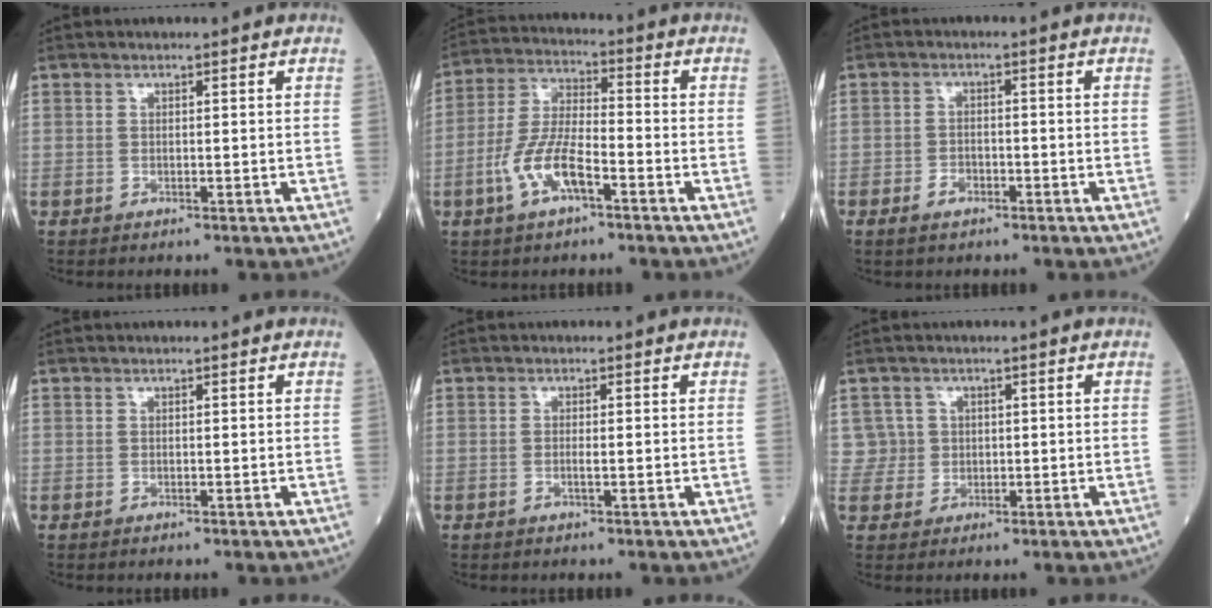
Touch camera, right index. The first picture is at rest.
{"total": 9.1, "force": [-4.0, 2.8, 7.7], "torque": [-0.167, 0.004, -0.078]}
{"total": 2.5, "force": [-1.5, 1.4, 1.5], "torque": [-0.029, 0.003, -0.025]}
{"total": 0.0}
{"total": 0.9, "force": [-0.3, 0.1, 0.9], "torque": [-0.020, -0.001, -0.006]}
{"total": 3.2, "force": [0.7, 3.0, -0.5], "torque": [0.026, 0.009, 0.008]}